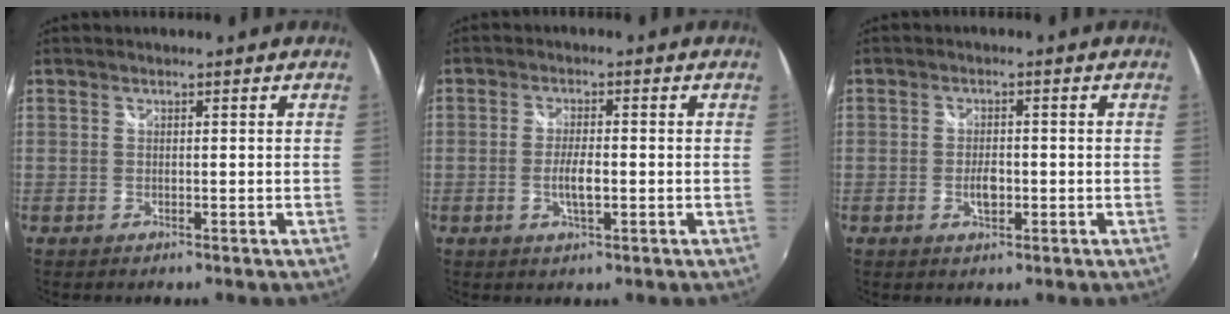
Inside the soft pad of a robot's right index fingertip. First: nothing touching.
{"total": 2.0, "force": [-0.4, 0.7, 1.9], "torque": [-0.035, -0.004, -0.007]}
{"total": 3.1, "force": [-0.8, 1.7, 2.5], "torque": [-0.043, -0.001, -0.015]}